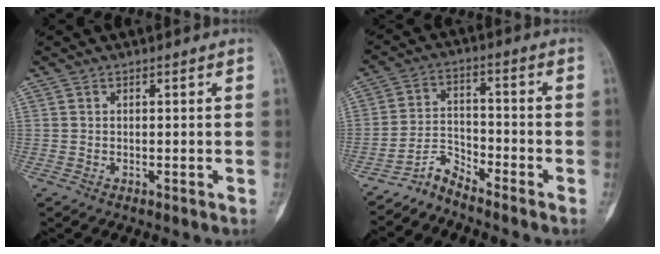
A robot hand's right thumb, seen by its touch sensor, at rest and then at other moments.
{"total": 4.9, "force": [-4.8, 0.8, 0.6], "torque": [-0.007, 0.043, -0.095]}